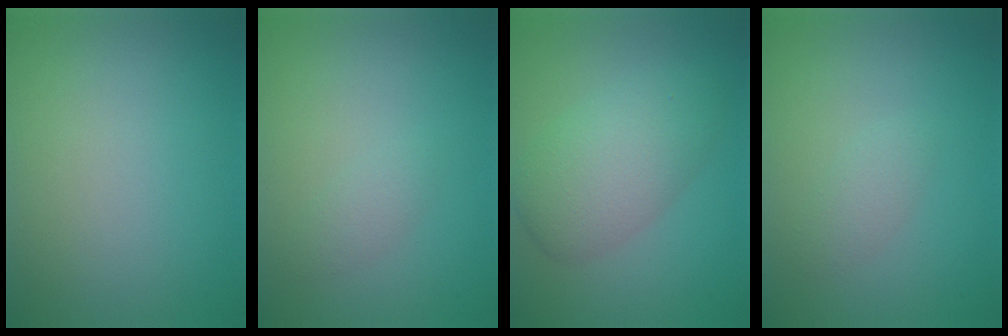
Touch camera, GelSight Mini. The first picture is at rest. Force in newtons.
{"total": 1.1, "press": 1.1, "slide": 0.0}
{"total": 5.2, "press": 5.2, "slide": 0.3}
{"total": 1.3, "press": 1.3, "slide": 0.1}